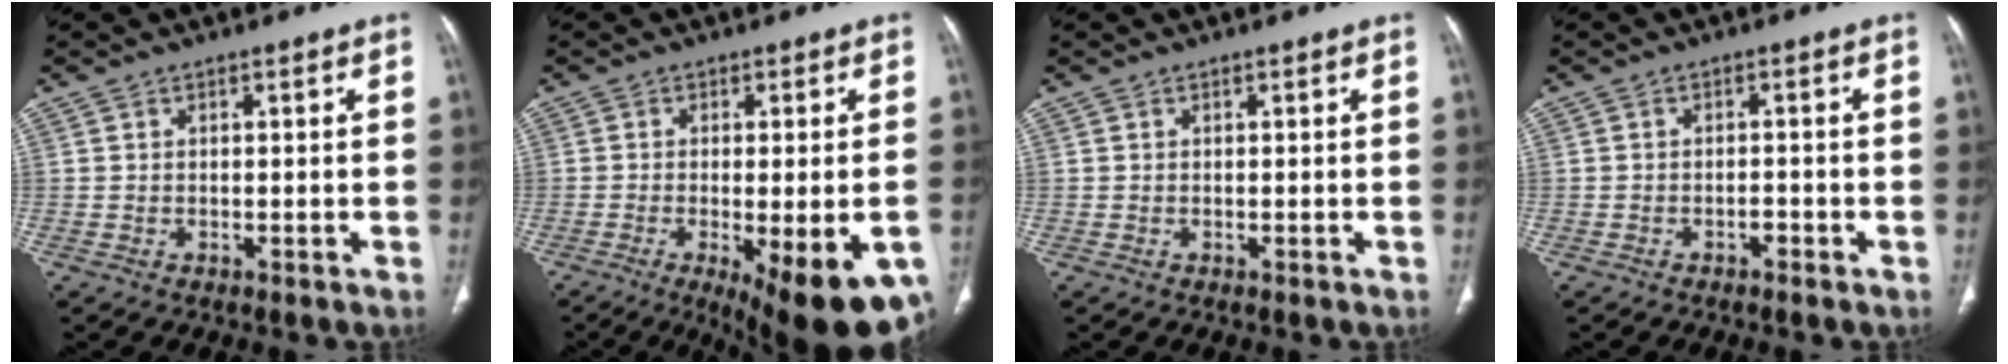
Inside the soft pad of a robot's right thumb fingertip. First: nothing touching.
{"total": 17.7, "force": [-7.5, 5.9, 14.9], "torque": [-0.168, -0.011, -0.094]}
{"total": 0.0}
{"total": 1.5, "force": [-1.0, 0.8, 0.7], "torque": [-0.011, 0.008, -0.016]}